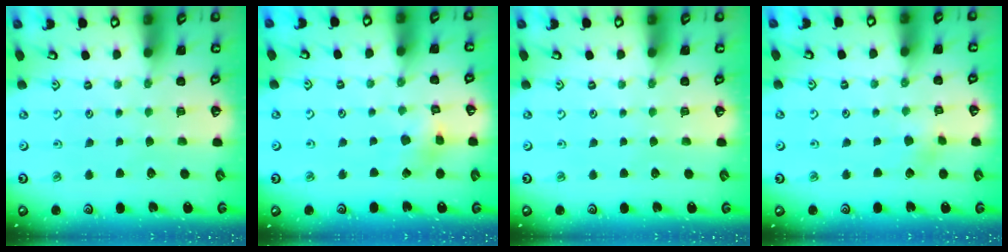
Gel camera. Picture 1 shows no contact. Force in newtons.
{"total": 4.3, "press": 4.3, "slide": 0.5}
{"total": 0.0}
{"total": 2.7, "press": 2.6, "slide": 0.5}